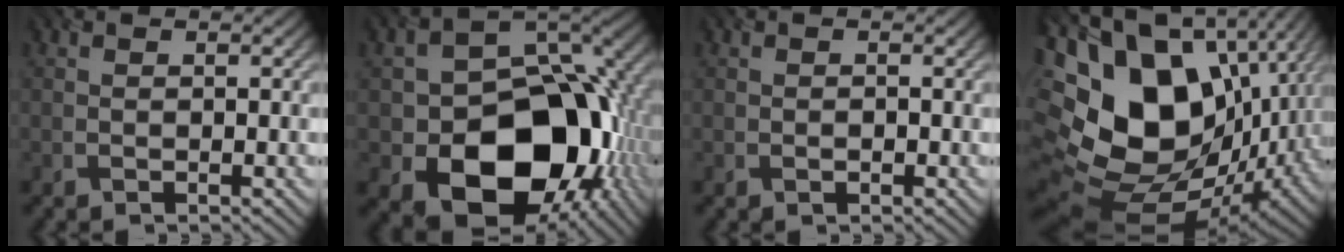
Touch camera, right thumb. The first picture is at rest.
{"total": 17.4, "force": [-5.0, 12.5, 11.1], "torque": [-0.149, -0.046, -0.074]}
{"total": 0.8, "force": [-0.3, 0.5, 0.5], "torque": [-0.007, -0.001, -0.005]}
{"total": 22.4, "force": [1.3, 16.5, 15.2], "torque": [-0.337, -0.037, 0.067]}